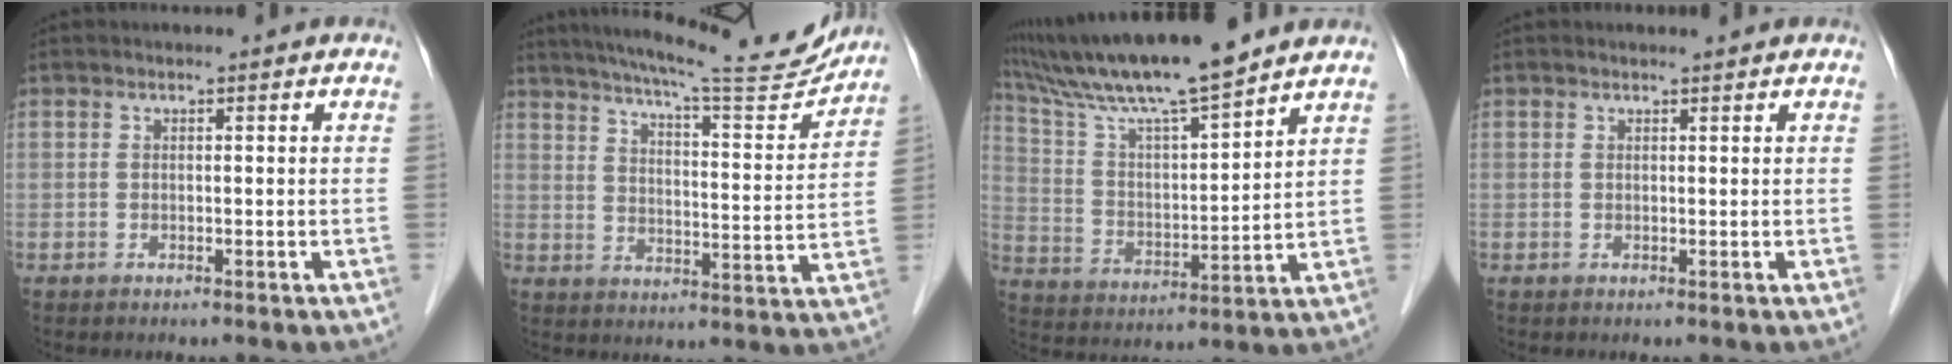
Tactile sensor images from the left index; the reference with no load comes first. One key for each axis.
{"total": 18.4, "fx": 16.8, "fy": 0.8, "fz": 7.4, "tx": -0.119, "ty": -0.031, "tz": 0.227}
{"total": 15.7, "fx": 13.5, "fy": -0.2, "fz": 8.0, "tx": -0.149, "ty": 0.007, "tz": 0.243}
{"total": 0.7, "fx": 0.7, "fy": 0.0, "fz": 0.1, "tx": -0.008, "ty": -0.001, "tz": 0.011}